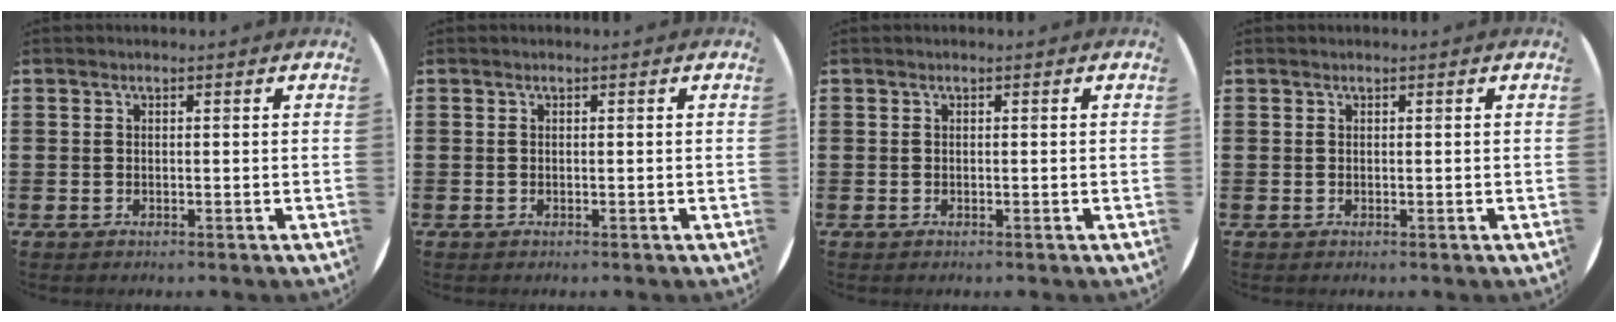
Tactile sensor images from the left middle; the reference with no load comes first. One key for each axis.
{"total": 0.0}
{"total": 0.0}
{"total": 0.0}